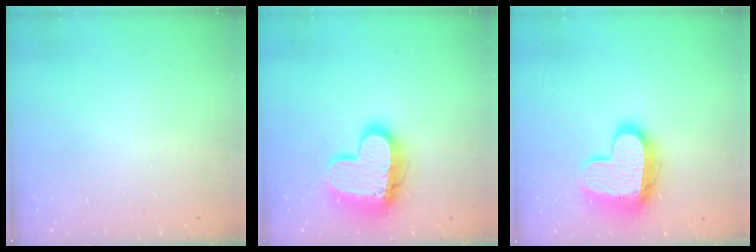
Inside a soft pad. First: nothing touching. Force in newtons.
{"total": 16.3, "press": 16.3, "slide": 1.3}
{"total": 15.1, "press": 15.0, "slide": 1.2}